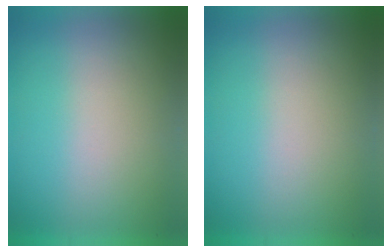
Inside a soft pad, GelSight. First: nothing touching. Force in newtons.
{"total": 0.0}